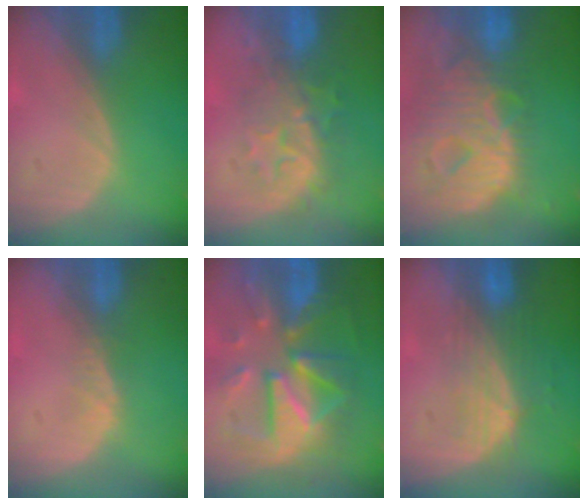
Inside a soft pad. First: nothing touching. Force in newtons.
{"total": 8.3, "press": 8.2, "slide": 1.2}
{"total": 13.1, "press": 11.1, "slide": 6.9}
{"total": 2.1, "press": 1.5, "slide": 1.4}
{"total": 12.4, "press": 12.3, "slide": 1.2}
{"total": 7.6, "press": 6.8, "slide": 3.3}